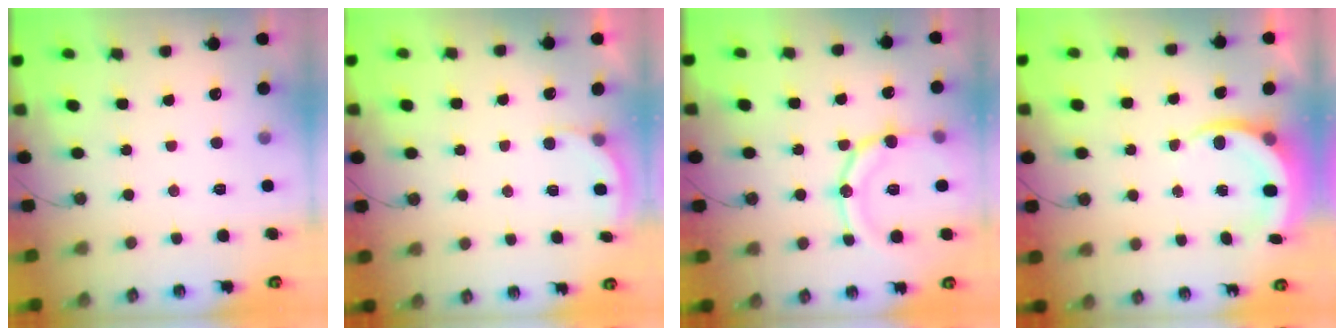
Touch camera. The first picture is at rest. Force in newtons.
{"total": 2.6, "press": 2.3, "slide": 1.1}
{"total": 16.3, "press": 16.0, "slide": 3.2}
{"total": 6.5, "press": 6.4, "slide": 1.0}